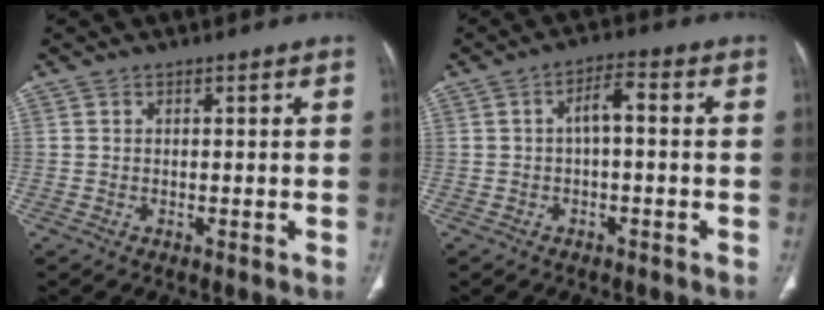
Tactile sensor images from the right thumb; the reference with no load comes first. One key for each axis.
{"total": 3.8, "fx": -0.2, "fy": 1.6, "fz": 3.5, "tx": -0.056, "ty": 0.021, "tz": -0.009}